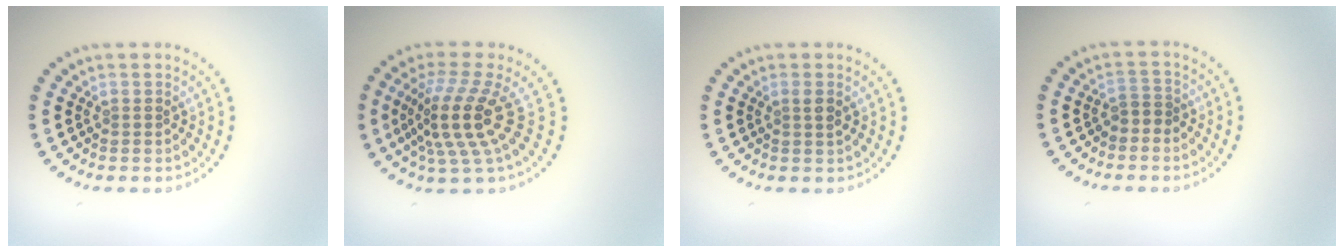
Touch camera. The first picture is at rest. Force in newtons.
{"total": 5.1, "press": 3.6, "slide": 3.6}
{"total": 1.0, "press": 0.8, "slide": 0.5}
{"total": 1.1, "press": 0.9, "slide": 0.7}